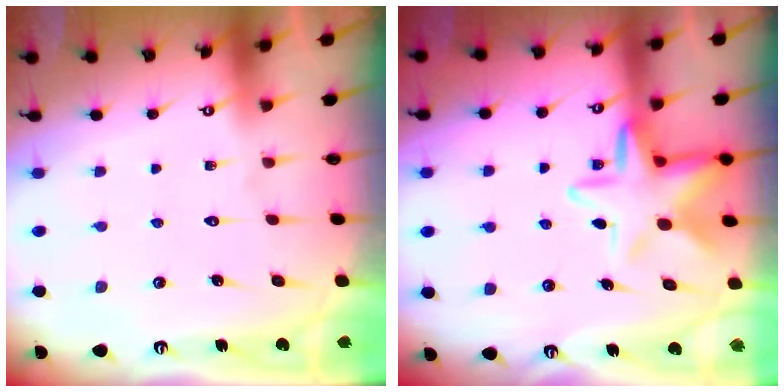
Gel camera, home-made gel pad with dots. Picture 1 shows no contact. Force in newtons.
{"total": 11.8, "press": 11.7, "slide": 1.8}